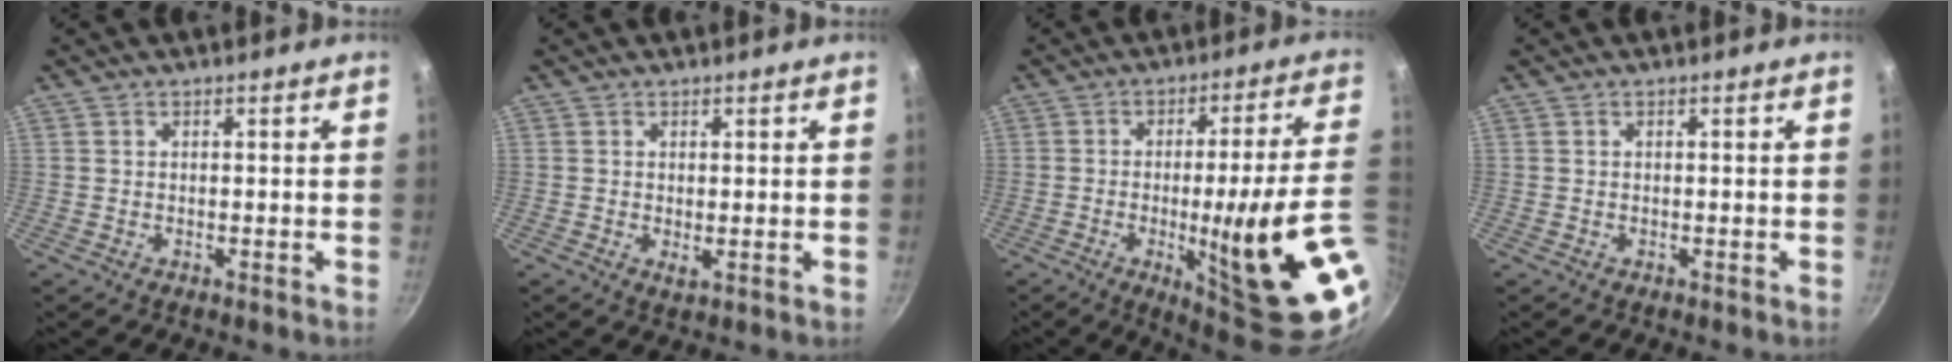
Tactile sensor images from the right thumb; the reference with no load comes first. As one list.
[{"total": 1.3, "force": [0.4, 0.6, 1.1], "torque": [-0.018, -0.011, 0.004]}, {"total": 23.3, "force": [-5.1, 3.1, 22.6], "torque": [-0.291, 0.001, -0.054]}, {"total": 0.0}]